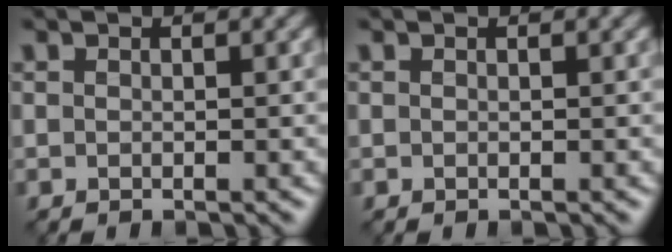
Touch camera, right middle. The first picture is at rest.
{"total": 0.0}